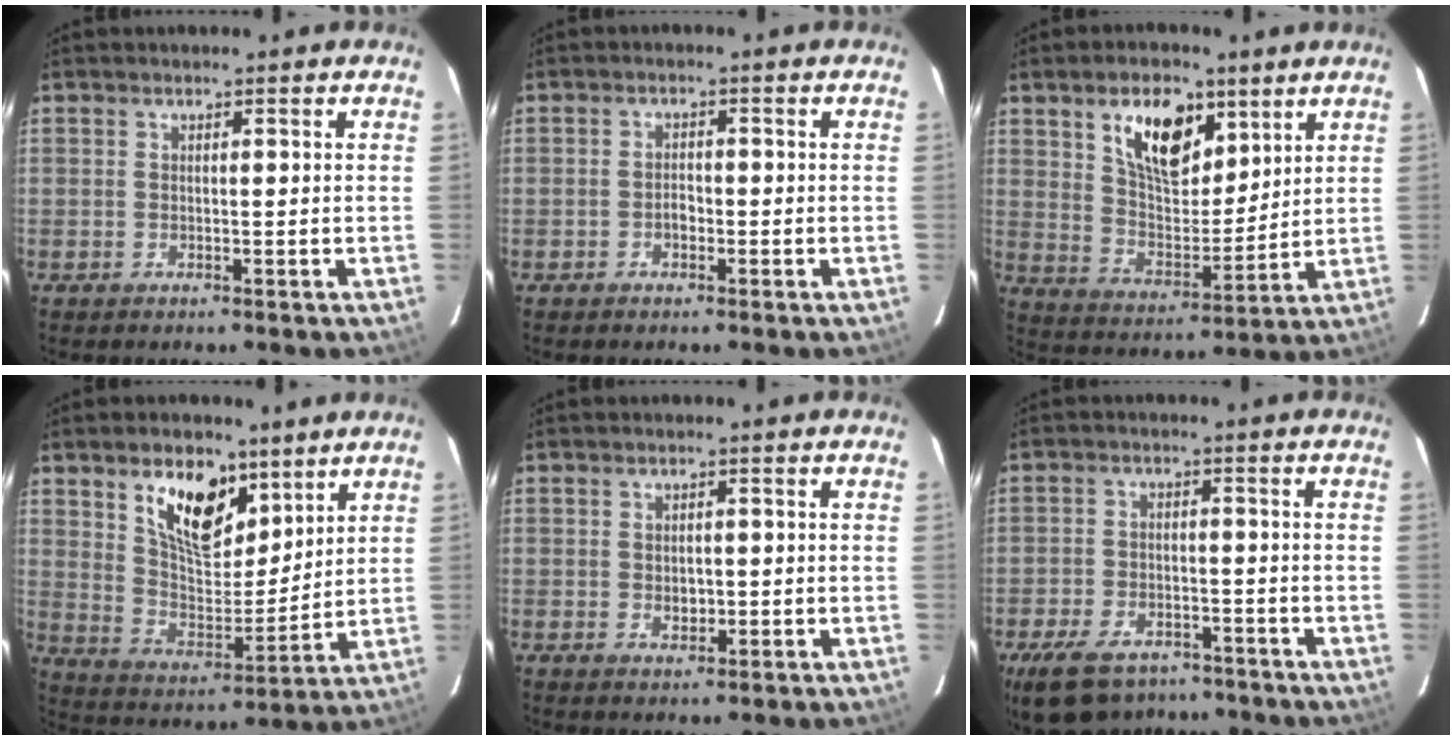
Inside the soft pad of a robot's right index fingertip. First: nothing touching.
{"total": 1.7, "force": [-0.8, 1.1, 0.9], "torque": [-0.016, 0.006, -0.014]}
{"total": 13.5, "force": [7.2, 7.0, 9.0], "torque": [-0.146, 0.008, 0.133]}
{"total": 13.8, "force": [7.9, 7.1, 8.8], "torque": [-0.145, 0.001, 0.147]}
{"total": 3.1, "force": [-0.3, 2.3, 2.0], "torque": [-0.031, 0.001, -0.001]}
{"total": 13.2, "force": [-9.5, 6.8, 6.2], "torque": [-0.151, -0.008, -0.148]}